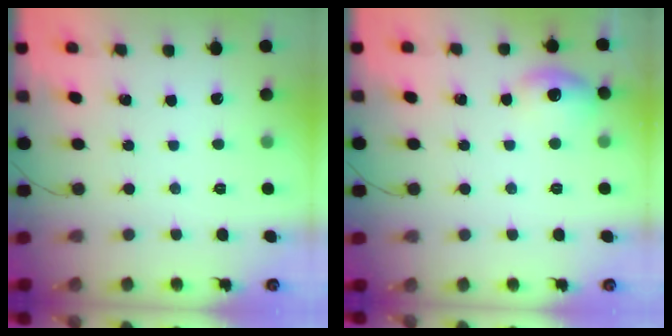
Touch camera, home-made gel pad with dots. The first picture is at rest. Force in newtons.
{"total": 8.1, "press": 8.0, "slide": 1.4}